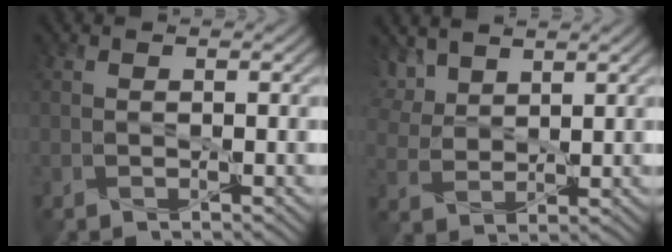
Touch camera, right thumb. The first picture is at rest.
{"total": 5.5, "force": [3.7, 2.8, 2.9], "torque": [-0.086, 0.009, 0.076]}